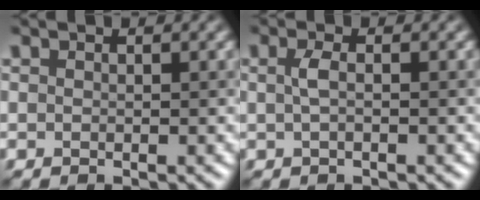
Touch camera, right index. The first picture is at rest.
{"total": 1.1, "force": [0.1, 0.2, 1.1], "torque": [-0.025, 0.009, 0.003]}